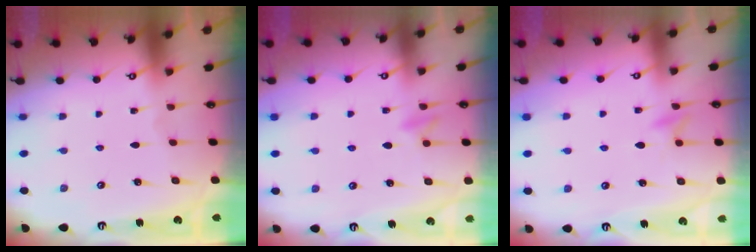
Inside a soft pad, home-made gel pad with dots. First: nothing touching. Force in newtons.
{"total": 4.9, "press": 4.8, "slide": 0.9}
{"total": 6.0, "press": 6.0, "slide": 0.7}